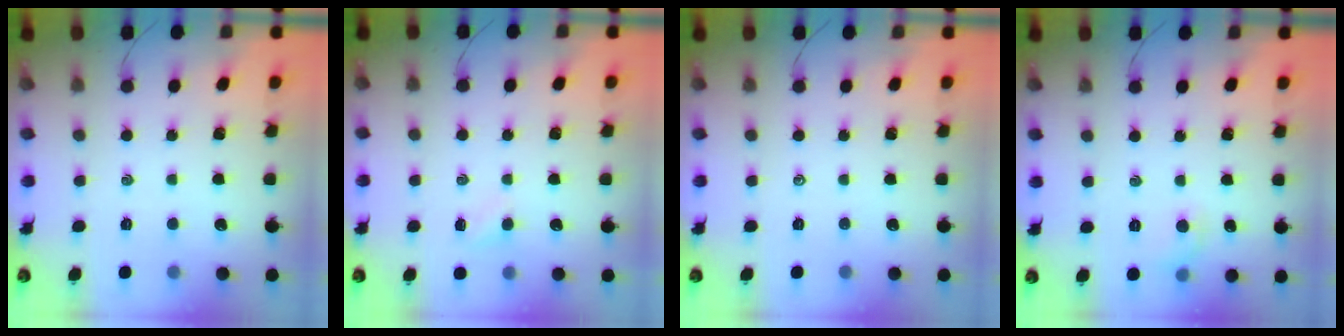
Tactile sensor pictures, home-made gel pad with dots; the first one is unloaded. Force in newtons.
{"total": 2.6, "press": 2.5, "slide": 0.9}
{"total": 0.0}
{"total": 5.0, "press": 4.8, "slide": 1.4}